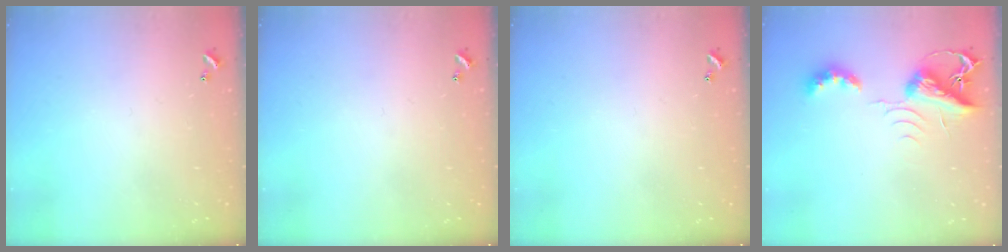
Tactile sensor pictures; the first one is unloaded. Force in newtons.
{"total": 0.0}
{"total": 0.0}
{"total": 7.2, "press": 7.2, "slide": 0.0}